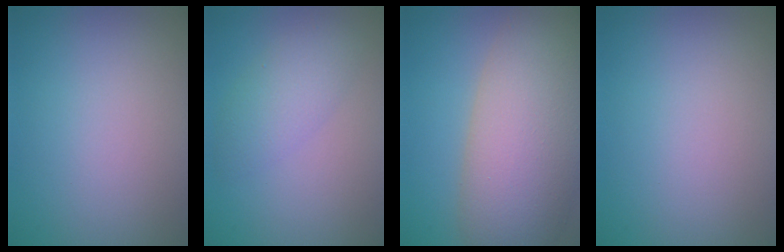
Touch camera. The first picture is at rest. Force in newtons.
{"total": 2.8, "press": 2.8, "slide": 0.2}
{"total": 10.7, "press": 10.7, "slide": 0.7}
{"total": 0.0}